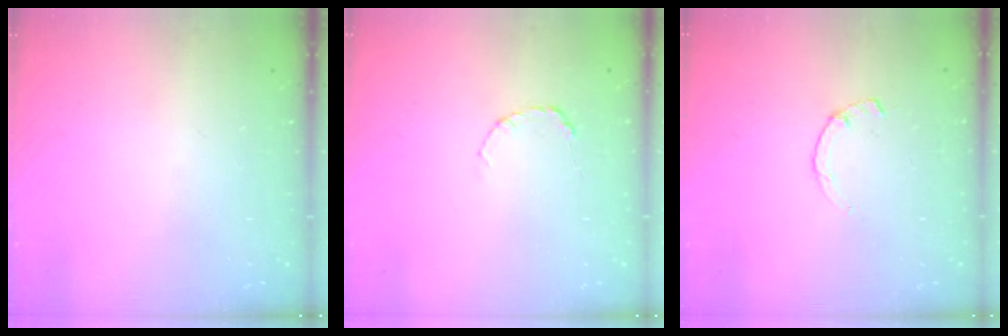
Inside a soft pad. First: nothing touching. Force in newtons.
{"total": 4.0, "press": 3.9, "slide": 0.5}
{"total": 2.2, "press": 2.2, "slide": 0.2}